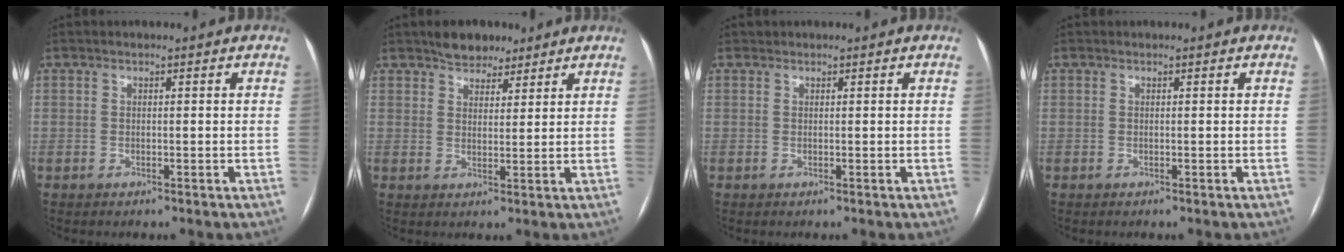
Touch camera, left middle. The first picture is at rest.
{"total": 4.9, "force": [3.9, 2.5, 1.5], "torque": [-0.025, 0.007, 0.067]}
{"total": 0.0}
{"total": 0.0}